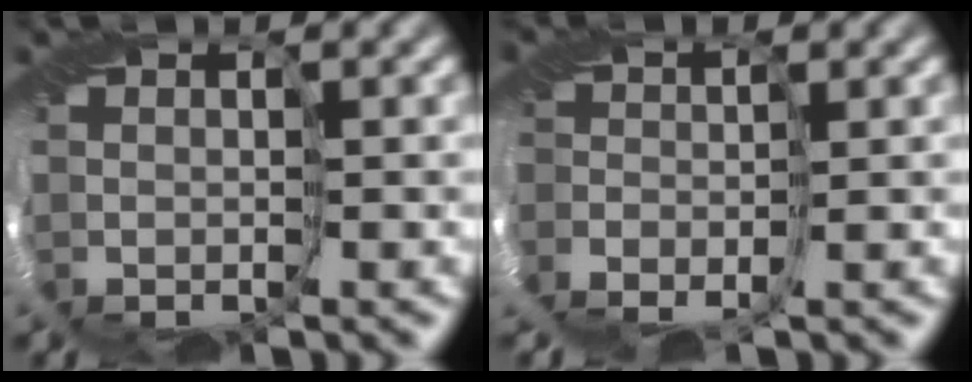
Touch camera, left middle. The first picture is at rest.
{"total": 2.7, "force": [-2.2, 1.4, 0.8], "torque": [-0.007, -0.005, -0.037]}